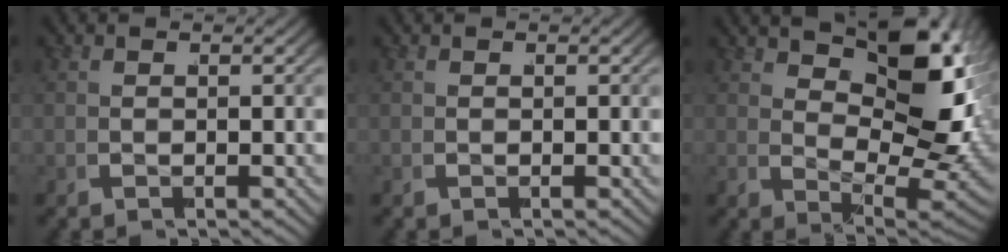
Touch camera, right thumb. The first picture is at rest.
{"total": 0.0}
{"total": 14.0, "force": [3.7, 7.0, 11.6], "torque": [-0.162, -0.020, 0.067]}